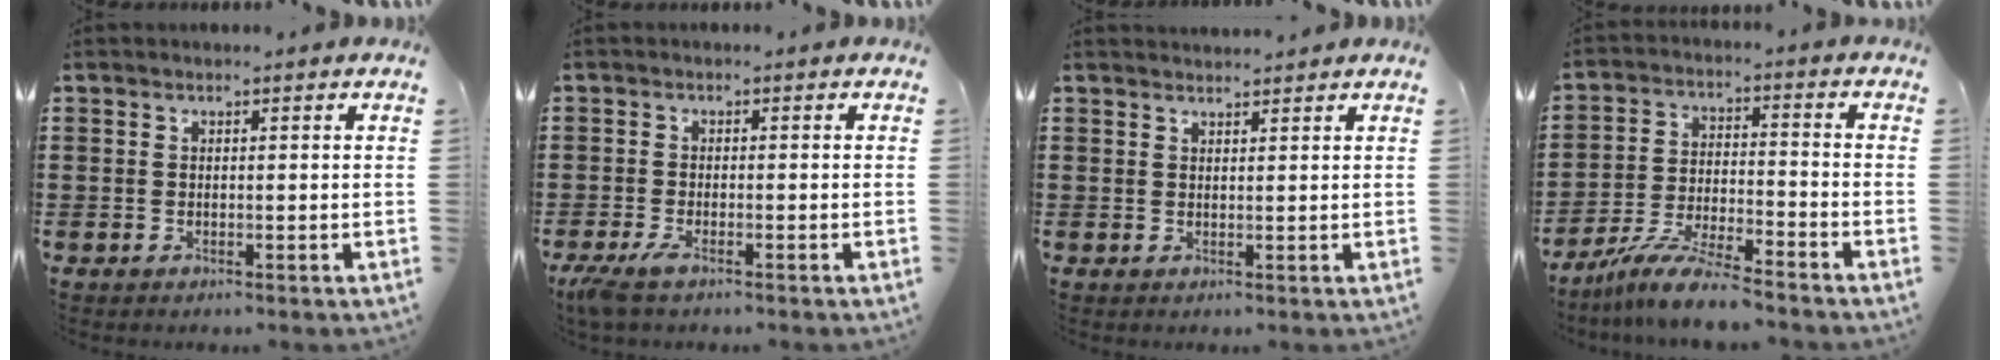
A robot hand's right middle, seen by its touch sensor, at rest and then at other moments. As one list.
[{"total": 2.3, "force": [-1.4, 0.4, 1.7], "torque": [-0.051, -0.009, -0.033]}, {"total": 1.5, "force": [1.5, 0.1, 0.0], "torque": [-0.003, 0.002, 0.028]}, {"total": 8.4, "force": [-7.6, 0.3, 3.7], "torque": [-0.076, 0.001, -0.147]}]